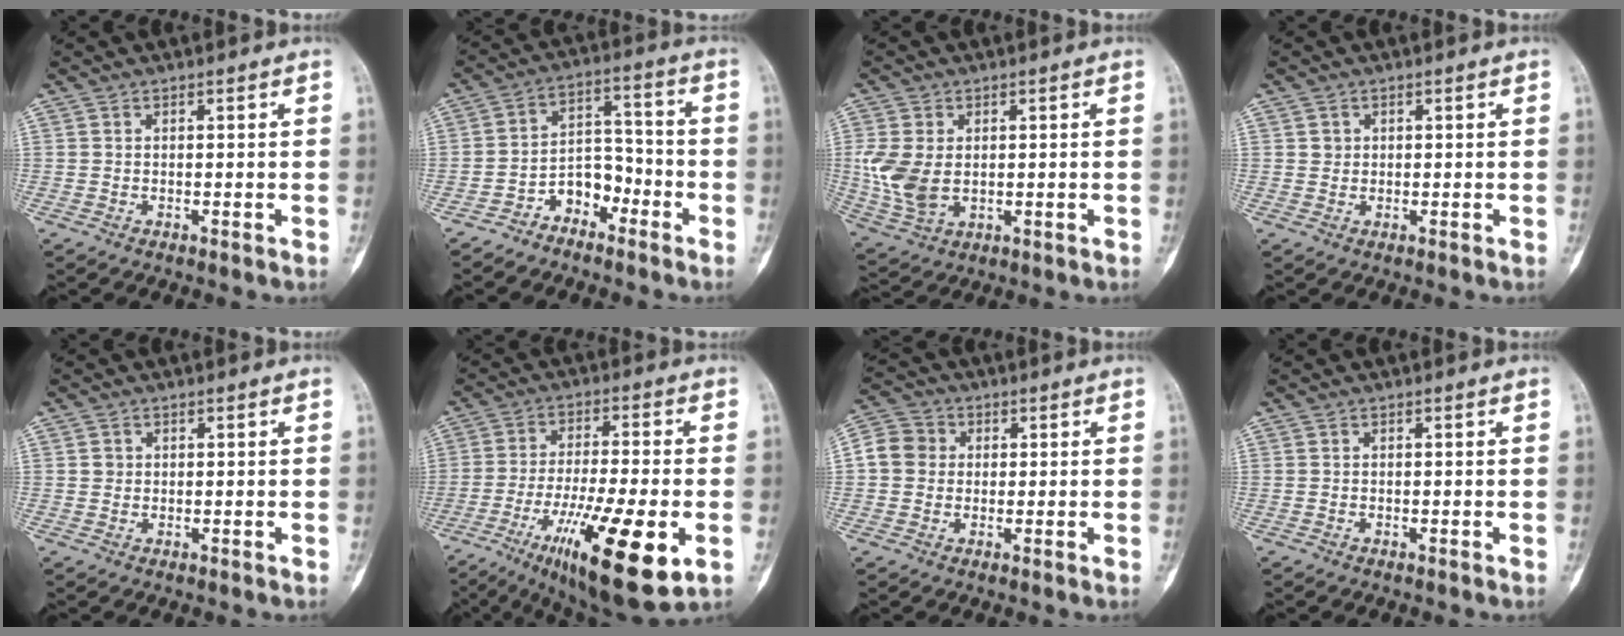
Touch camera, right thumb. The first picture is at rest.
{"total": 7.5, "force": [-4.7, 5.1, 3.1], "torque": [-0.019, 0.070, -0.090]}
{"total": 9.2, "force": [0.4, 6.2, 6.8], "torque": [-0.146, -0.003, 0.020]}
{"total": 1.2, "force": [0.4, 1.2, 0.2], "torque": [0.006, 0.001, 0.004]}
{"total": 1.1, "force": [0.2, 1.1, 0.2], "torque": [0.003, 0.003, 0.003]}
{"total": 19.6, "force": [-7.4, 4.8, 17.5], "torque": [-0.294, -0.003, -0.113]}
{"total": 6.4, "force": [0.0, 5.9, 2.5], "torque": [-0.034, 0.016, -0.012]}
{"total": 0.0}